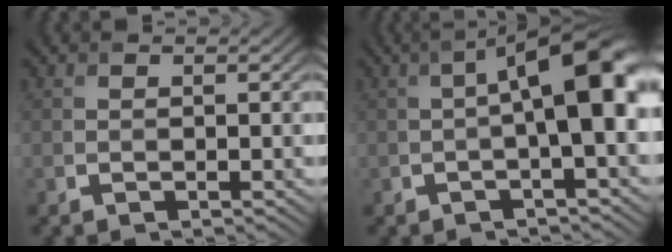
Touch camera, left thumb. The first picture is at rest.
{"total": 9.3, "force": [0.1, 3.1, 8.8], "torque": [-0.130, 0.017, -0.002]}